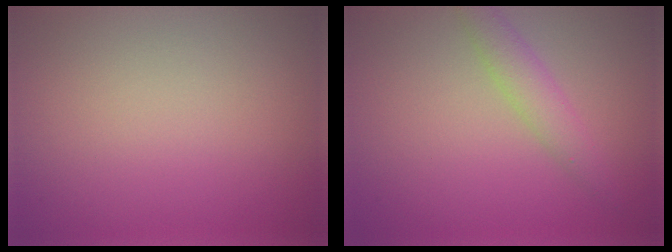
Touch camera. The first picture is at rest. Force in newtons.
{"total": 2.3, "press": 2.3, "slide": 0.0}